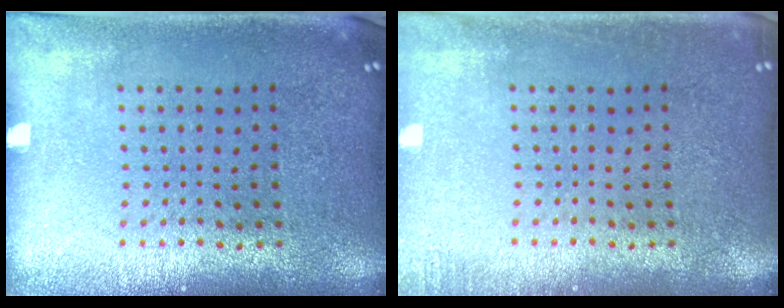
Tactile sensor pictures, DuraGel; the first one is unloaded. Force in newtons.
{"total": 1.1, "press": 1.1, "slide": 0.2}